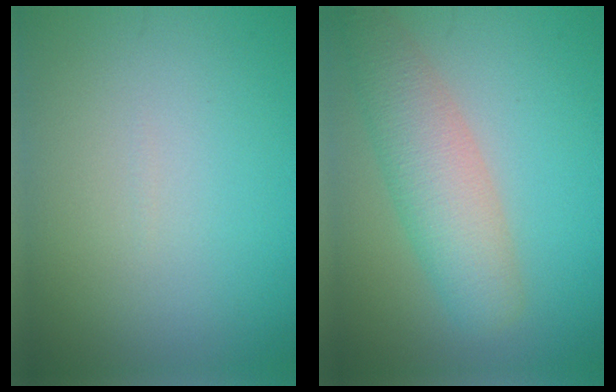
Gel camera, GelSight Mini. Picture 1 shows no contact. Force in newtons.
{"total": 5.4, "press": 5.4, "slide": 0.5}